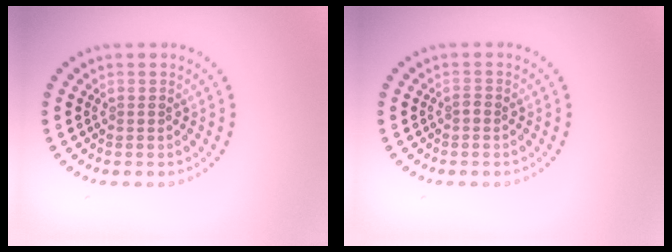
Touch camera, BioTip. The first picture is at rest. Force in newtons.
{"total": 0.5, "press": 0.4, "slide": 0.4}